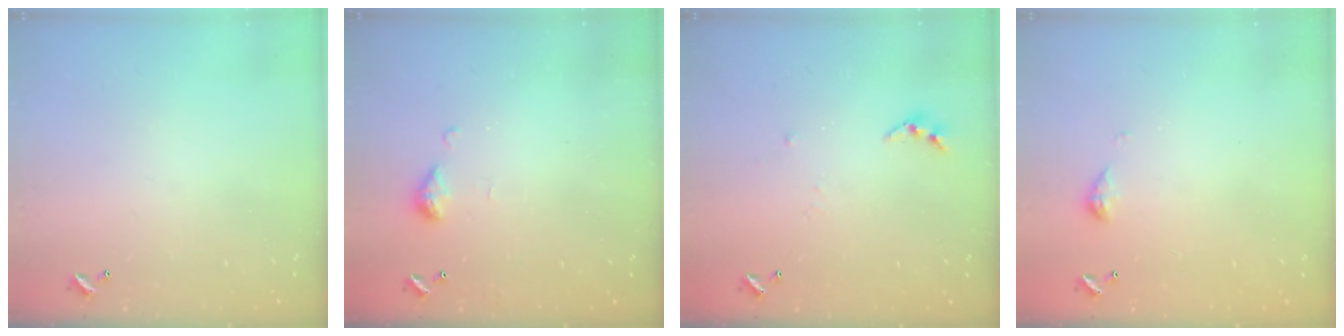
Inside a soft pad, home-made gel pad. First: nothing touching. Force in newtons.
{"total": 5.6, "press": 5.5, "slide": 0.7}
{"total": 3.4, "press": 3.4, "slide": 0.4}
{"total": 4.0, "press": 4.0, "slide": 0.6}